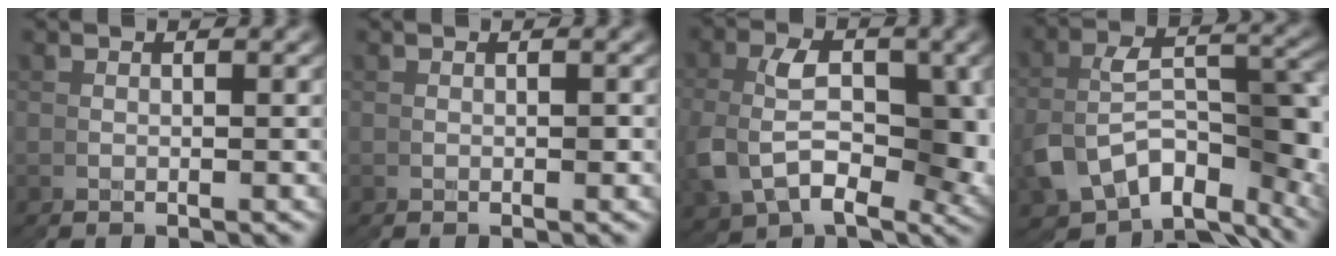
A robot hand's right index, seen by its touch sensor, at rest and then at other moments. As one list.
[{"total": 0.0}, {"total": 9.4, "force": [-0.3, 7.5, 5.6], "torque": [-0.117, -0.029, 0.006]}, {"total": 15.1, "force": [-3.7, 10.5, 10.2], "torque": [-0.197, -0.053, -0.034]}]